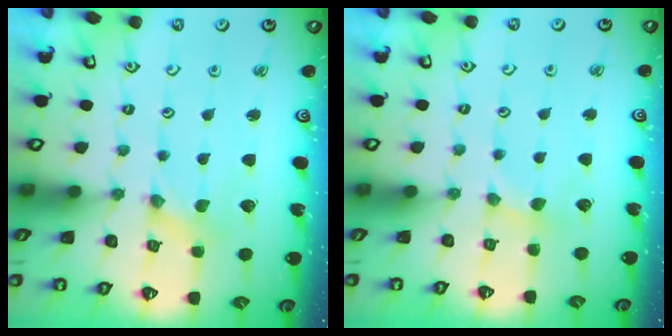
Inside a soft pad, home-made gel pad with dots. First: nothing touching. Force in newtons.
{"total": 1.9, "press": 1.8, "slide": 0.4}